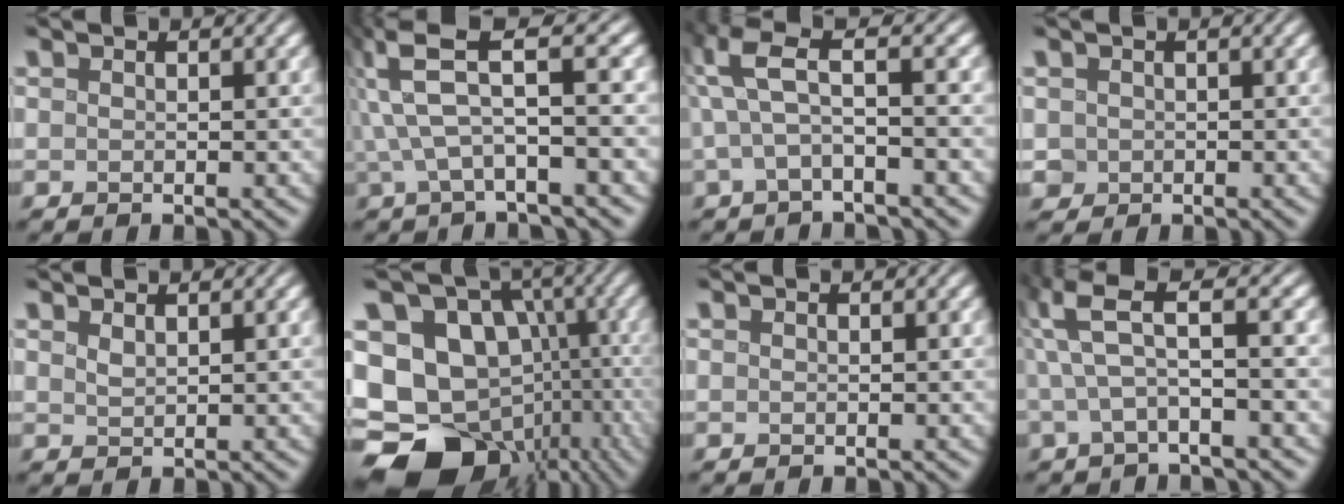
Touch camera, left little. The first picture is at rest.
{"total": 5.1, "force": [1.8, 0.9, 4.6], "torque": [-0.101, 0.012, 0.034]}
{"total": 4.9, "force": [1.3, 0.9, 4.6], "torque": [-0.092, 0.016, 0.016]}
{"total": 1.0, "force": [0.1, 1.0, 0.2], "torque": [0.002, -0.003, 0.000]}
{"total": 1.0, "force": [0.8, 0.3, 0.5], "torque": [-0.015, 0.000, 0.019]}
{"total": 19.9, "force": [-7.2, 15.8, 9.7], "torque": [-0.173, -0.017, -0.092]}
{"total": 0.0}
{"total": 5.1, "force": [1.8, 0.9, 4.7], "torque": [-0.090, 0.016, 0.027]}